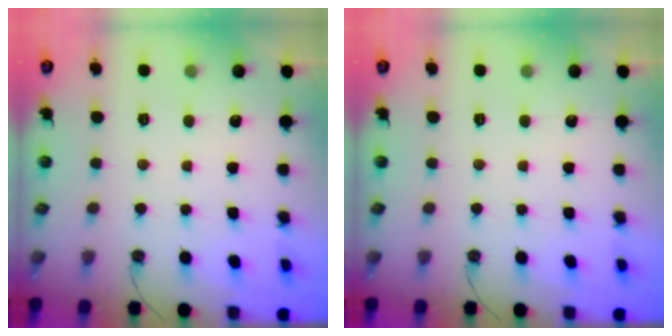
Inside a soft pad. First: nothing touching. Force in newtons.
{"total": 0.0}